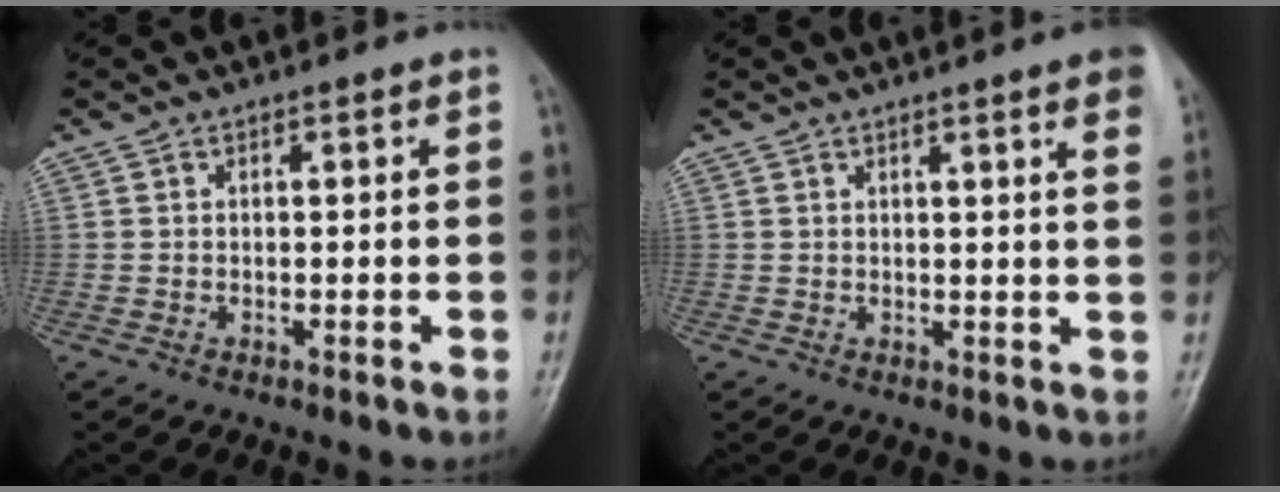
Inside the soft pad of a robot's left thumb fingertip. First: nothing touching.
{"total": 6.8, "force": [4.2, 0.4, 5.3], "torque": [-0.053, -0.008, 0.041]}